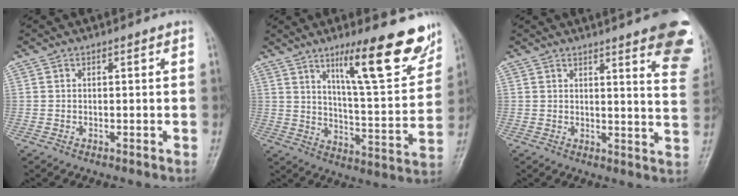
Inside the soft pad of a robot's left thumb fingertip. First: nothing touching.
{"total": 17.4, "force": [11.2, 3.6, 12.9], "torque": [-0.156, -0.068, 0.177]}
{"total": 16.1, "force": [9.9, 3.2, 12.2], "torque": [-0.125, -0.044, 0.101]}